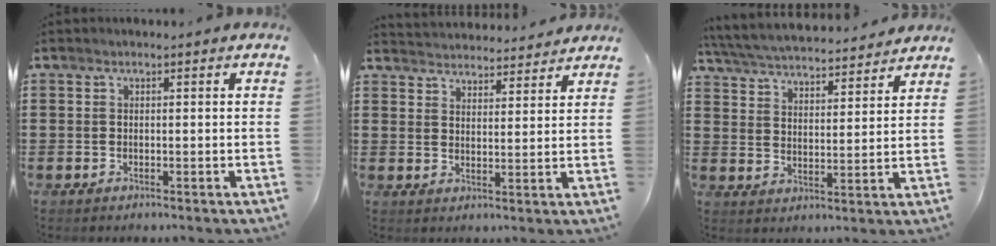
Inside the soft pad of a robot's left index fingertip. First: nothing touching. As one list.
[{"total": 3.8, "force": [3.8, 0.1, -0.3], "torque": [-0.008, -0.019, 0.069]}, {"total": 5.1, "force": [5.1, 0.1, 0.7], "torque": [-0.040, -0.033, 0.085]}]